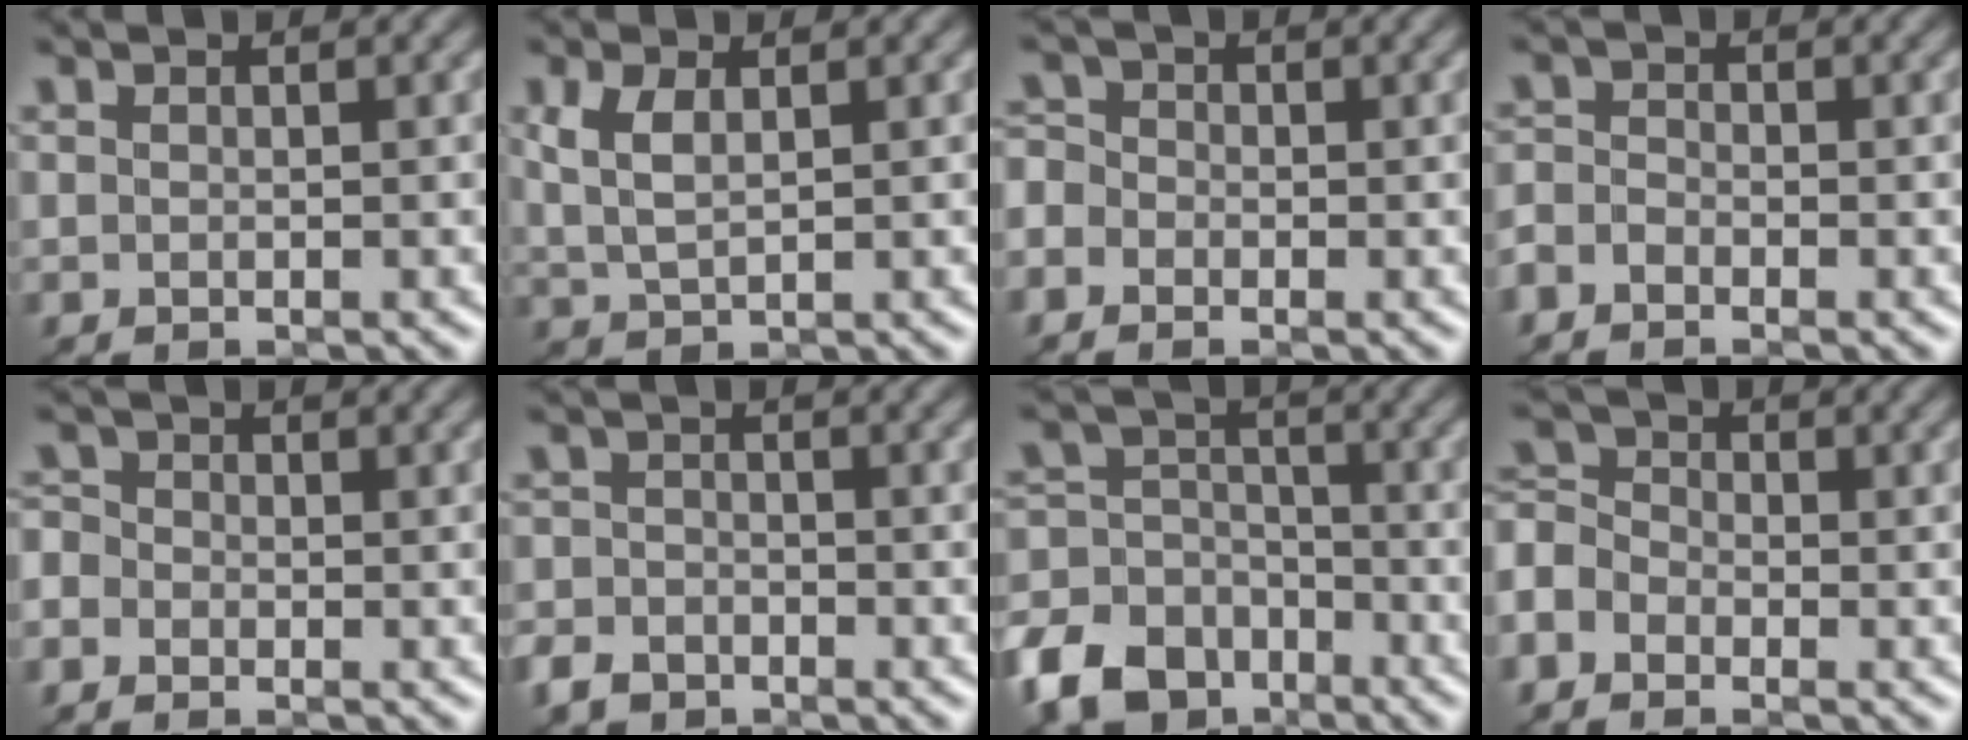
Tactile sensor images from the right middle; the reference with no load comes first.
{"total": 2.8, "force": [1.1, 1.1, 2.3], "torque": [-0.058, 0.005, 0.026]}
{"total": 2.3, "force": [-1.1, 1.9, 0.7], "torque": [-0.008, 0.011, -0.033]}
{"total": 1.8, "force": [-1.4, 1.0, 0.6], "torque": [-0.015, 0.004, -0.037]}
{"total": 2.0, "force": [-1.0, 1.7, 0.5], "torque": [-0.003, 0.010, -0.027]}
{"total": 3.0, "force": [-2.1, 2.0, 0.8], "torque": [-0.020, 0.004, -0.046]}
{"total": 9.9, "force": [-6.0, 6.9, 4.0], "torque": [-0.083, -0.012, -0.117]}
{"total": 4.1, "force": [-2.2, 2.9, 2.0], "torque": [-0.054, 0.010, -0.058]}